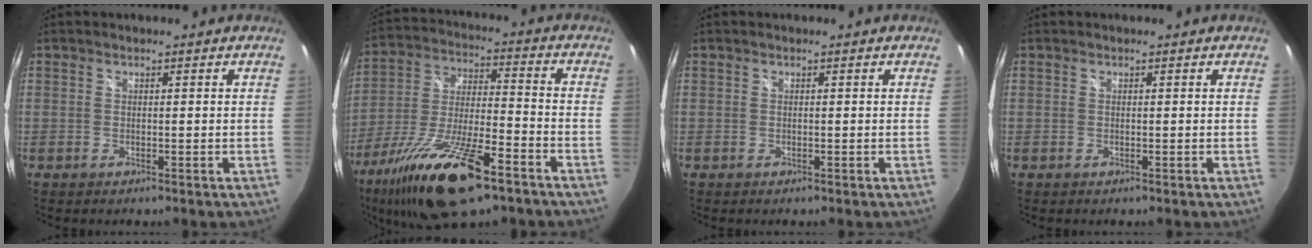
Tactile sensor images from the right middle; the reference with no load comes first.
{"total": 21.7, "force": [-13.3, 6.3, 15.9], "torque": [-0.314, -0.047, -0.238]}
{"total": 0.0}
{"total": 0.0}